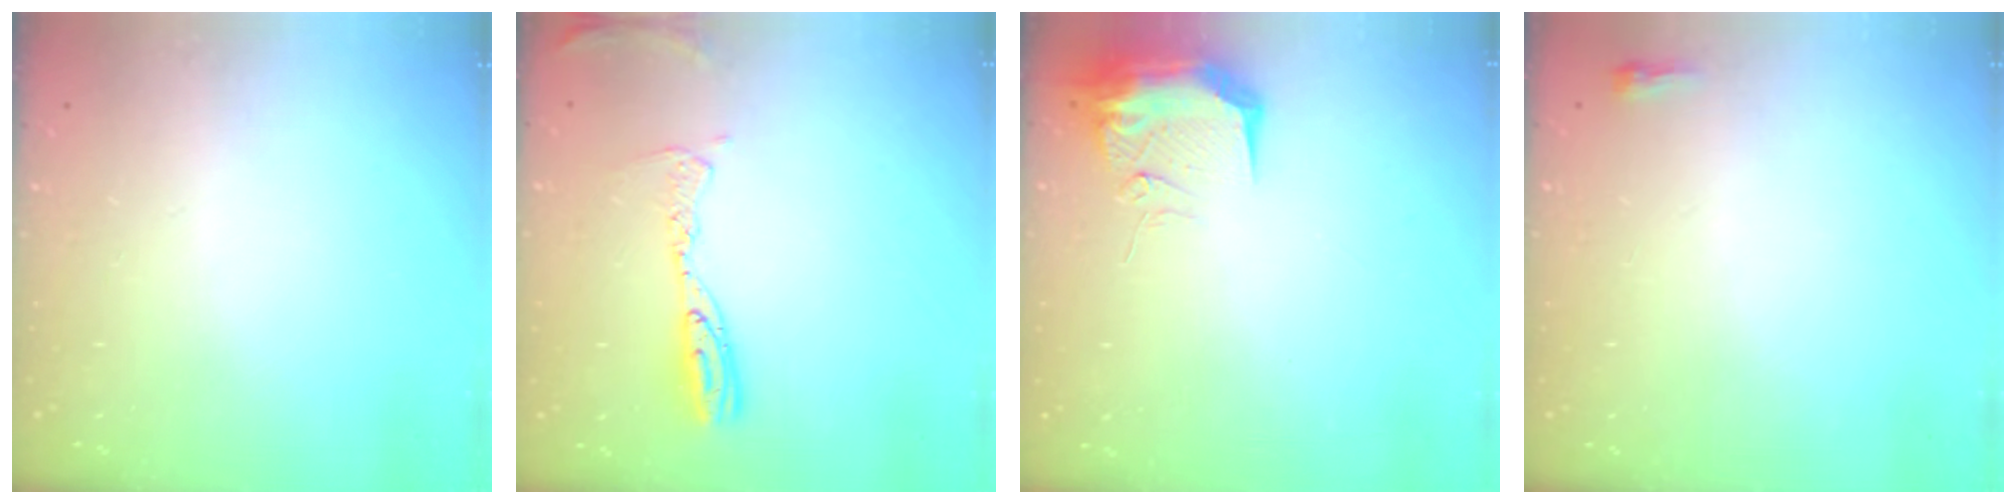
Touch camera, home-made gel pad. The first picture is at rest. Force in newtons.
{"total": 9.5, "press": 9.4, "slide": 0.9}
{"total": 16.8, "press": 12.6, "slide": 11.1}
{"total": 2.4, "press": 2.4, "slide": 0.6}